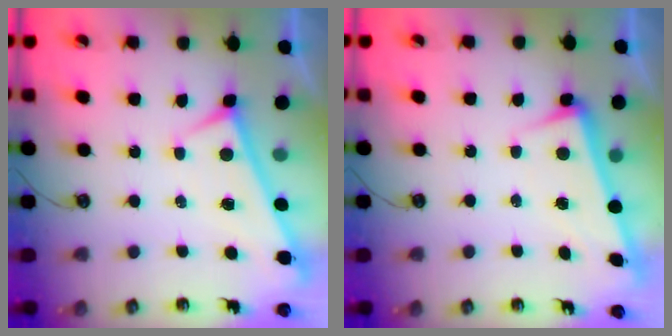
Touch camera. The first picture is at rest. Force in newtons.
{"total": 3.6, "press": 3.4, "slide": 1.2}